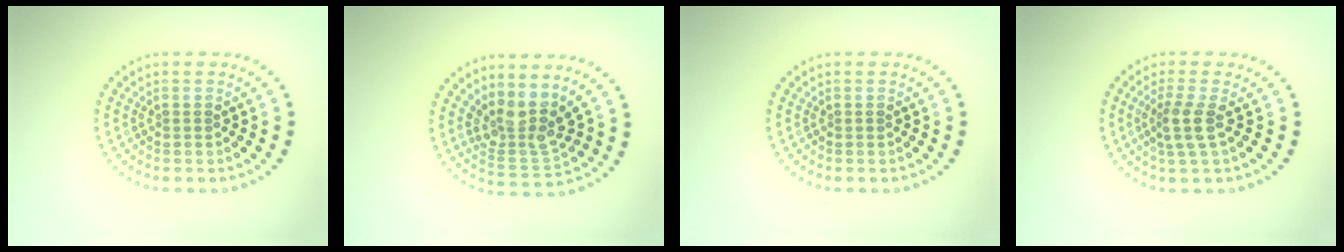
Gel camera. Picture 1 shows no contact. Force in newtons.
{"total": 3.6, "press": 2.8, "slide": 2.3}
{"total": 0.0}
{"total": 2.4, "press": 1.9, "slide": 1.6}